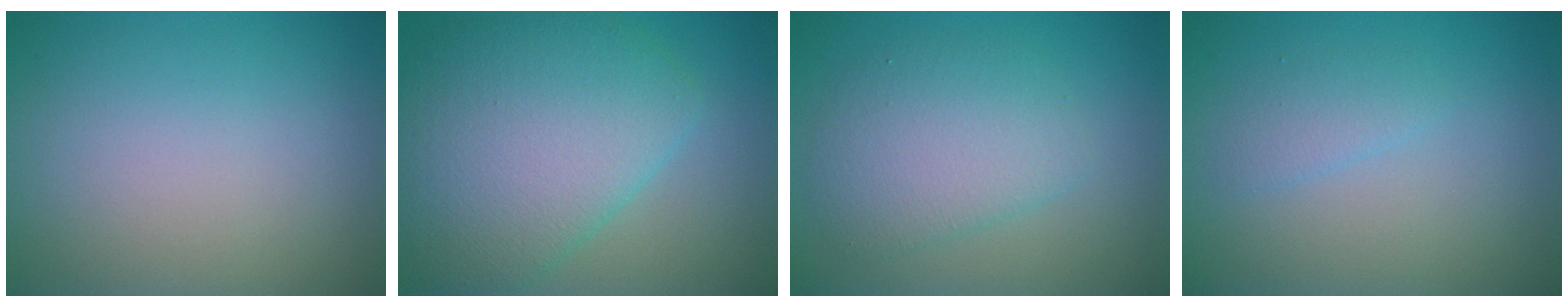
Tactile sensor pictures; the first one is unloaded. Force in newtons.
{"total": 8.9, "press": 8.9, "slide": 0.2}
{"total": 4.5, "press": 4.5, "slide": 0.1}
{"total": 1.3, "press": 1.3, "slide": 0.1}